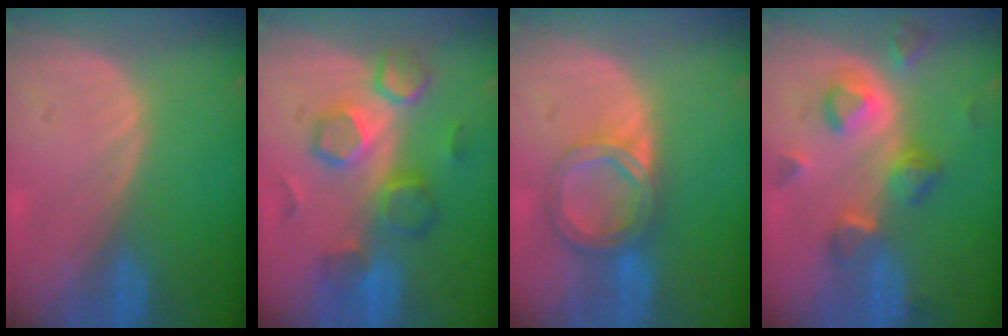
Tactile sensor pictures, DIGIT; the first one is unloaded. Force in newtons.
{"total": 8.3, "press": 8.2, "slide": 1.4}
{"total": 6.4, "press": 5.6, "slide": 3.1}
{"total": 7.9, "press": 7.1, "slide": 3.4}